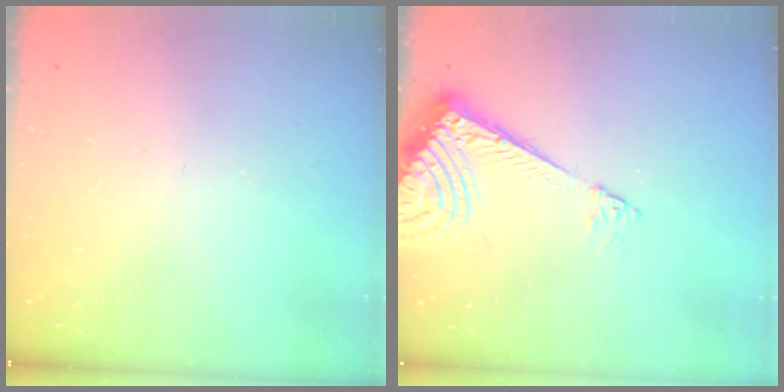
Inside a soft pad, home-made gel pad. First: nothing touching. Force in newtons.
{"total": 9.4, "press": 9.3, "slide": 1.2}